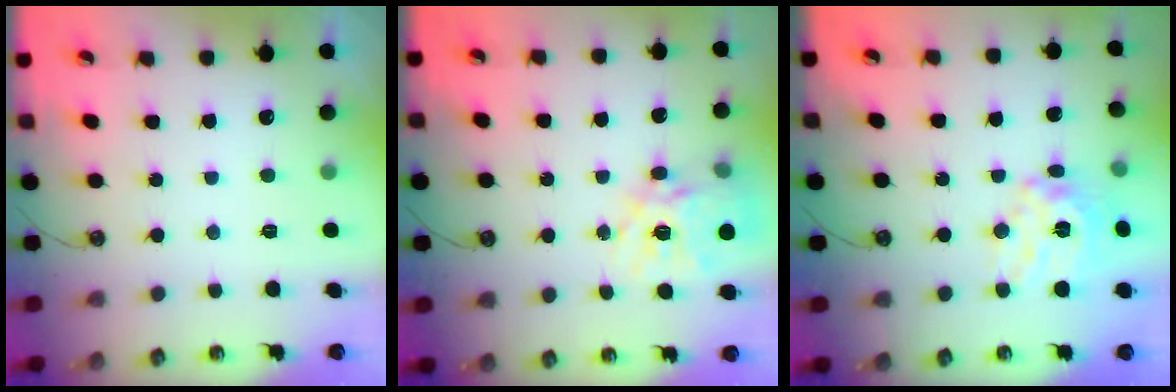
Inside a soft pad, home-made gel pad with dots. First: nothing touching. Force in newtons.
{"total": 16.9, "press": 16.9, "slide": 1.5}
{"total": 13.2, "press": 13.2, "slide": 1.3}